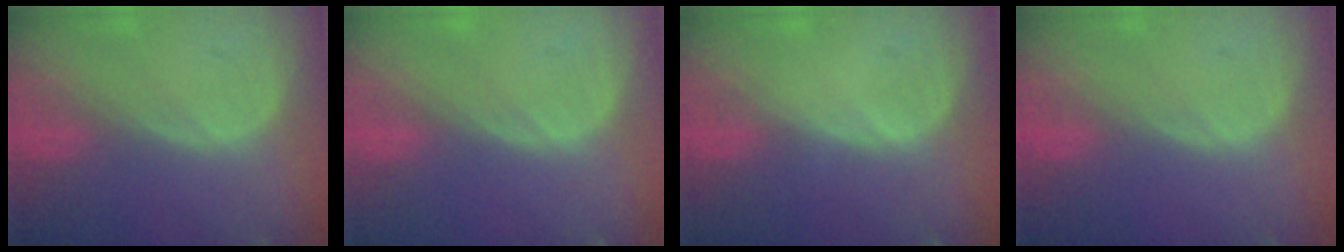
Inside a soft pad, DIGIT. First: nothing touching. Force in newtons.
{"total": 0.0}
{"total": 0.5, "press": 0.1, "slide": 0.5}
{"total": 0.0}